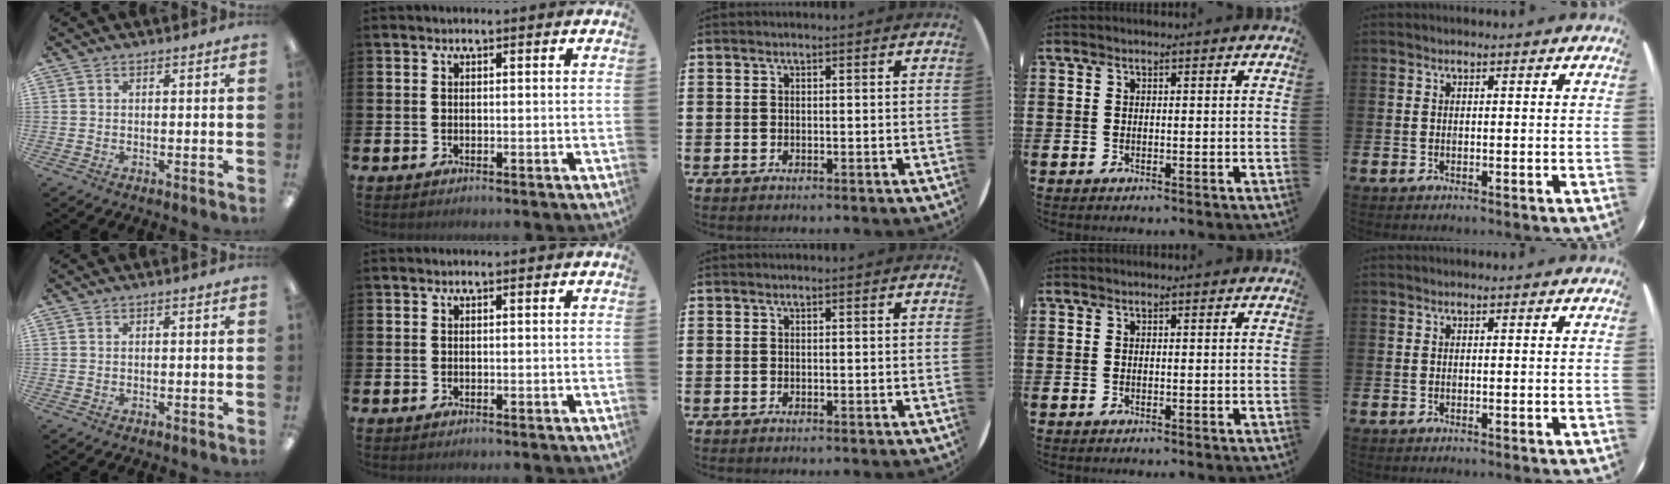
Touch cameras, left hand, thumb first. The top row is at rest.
{}